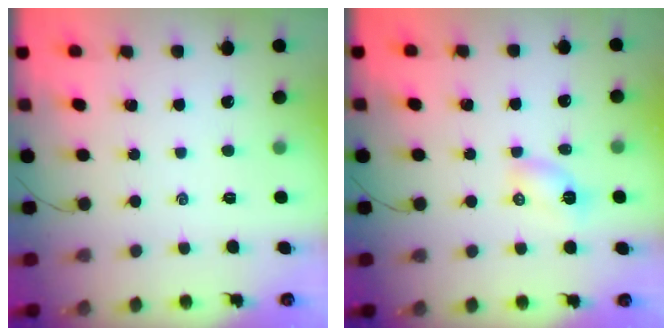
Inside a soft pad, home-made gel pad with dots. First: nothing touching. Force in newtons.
{"total": 4.2, "press": 4.0, "slide": 1.3}